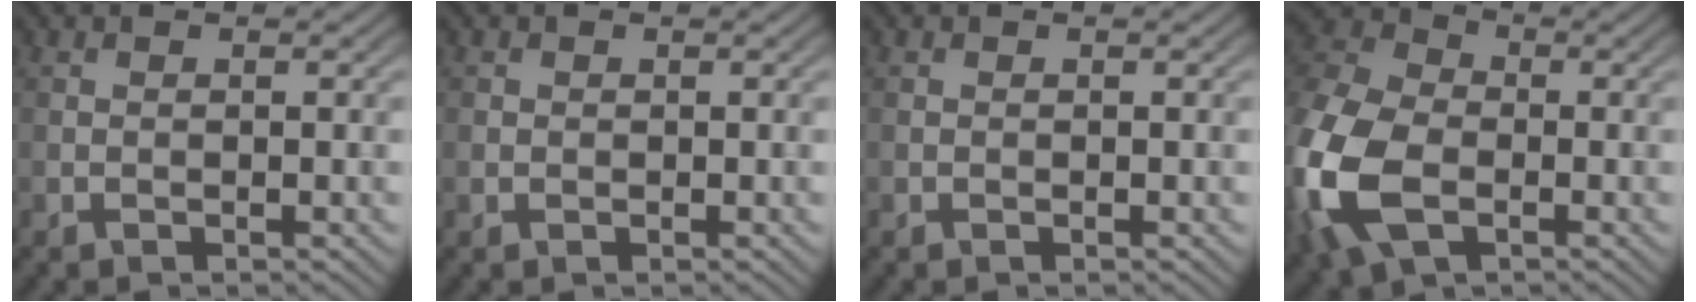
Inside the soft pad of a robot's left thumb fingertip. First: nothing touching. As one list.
[{"total": 0.7, "force": [0.1, 0.7, 0.1], "torque": [-0.001, -0.004, 0.001]}, {"total": 0.0}, {"total": 15.5, "force": [-4.4, 10.1, 11.0], "torque": [-0.305, -0.031, -0.093]}]